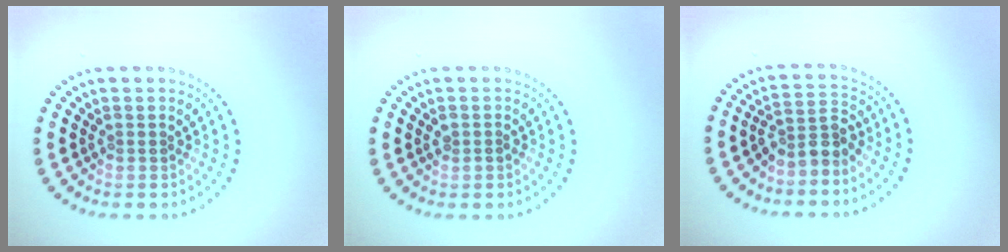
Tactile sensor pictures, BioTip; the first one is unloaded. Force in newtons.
{"total": 0.9, "press": 0.9, "slide": 0.3}
{"total": 2.7, "press": 2.2, "slide": 1.6}